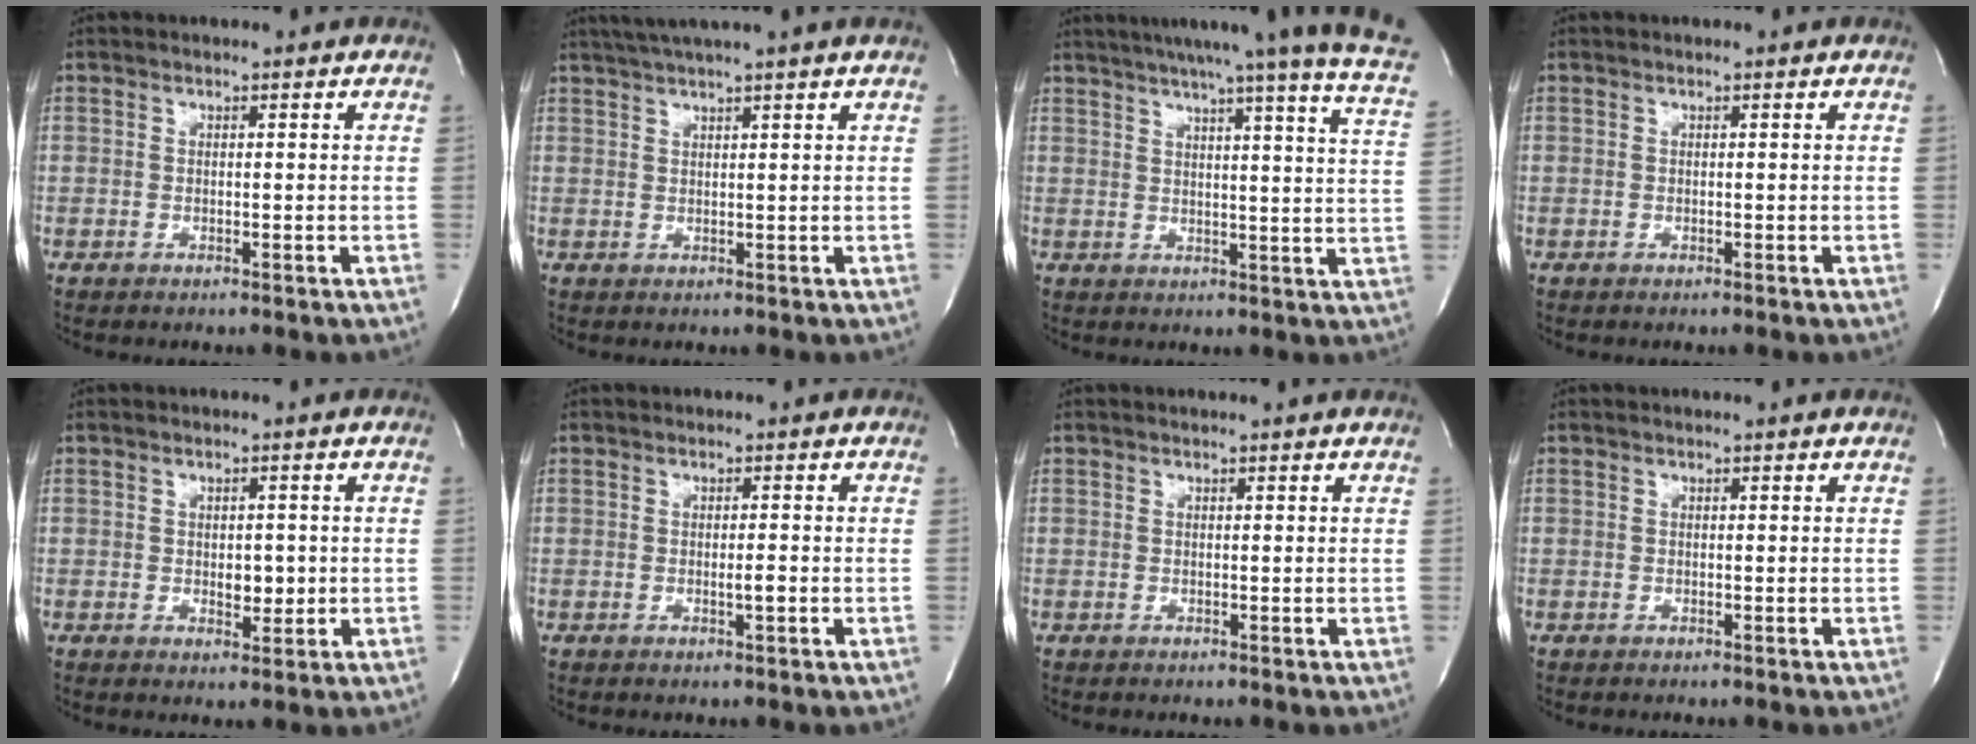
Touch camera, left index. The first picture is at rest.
{"total": 6.4, "force": [5.1, -1.7, 3.4], "torque": [-0.051, 0.022, 0.078]}
{"total": 24.7, "force": [20.8, -0.7, 13.3], "torque": [-0.191, -0.046, 0.246]}
{"total": 0.0}
{"total": 2.7, "force": [-0.1, 1.6, 2.2], "torque": [-0.028, -0.001, 0.004]}
{"total": 1.2, "force": [-0.3, 0.0, 1.2], "torque": [-0.022, -0.003, -0.004]}
{"total": 1.4, "force": [1.3, -0.1, 0.4], "torque": [-0.011, 0.011, 0.016]}
{"total": 0.0}